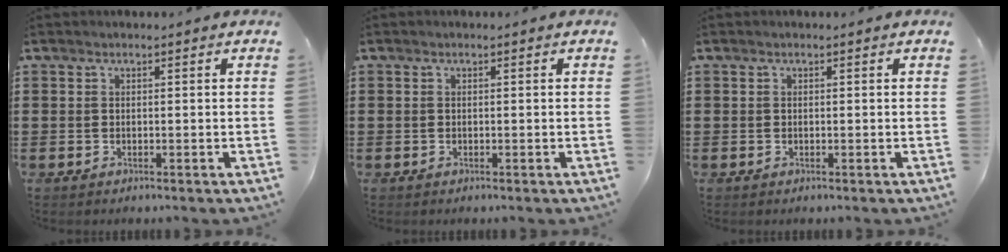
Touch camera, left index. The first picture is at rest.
{"total": 0.0}
{"total": 0.0}